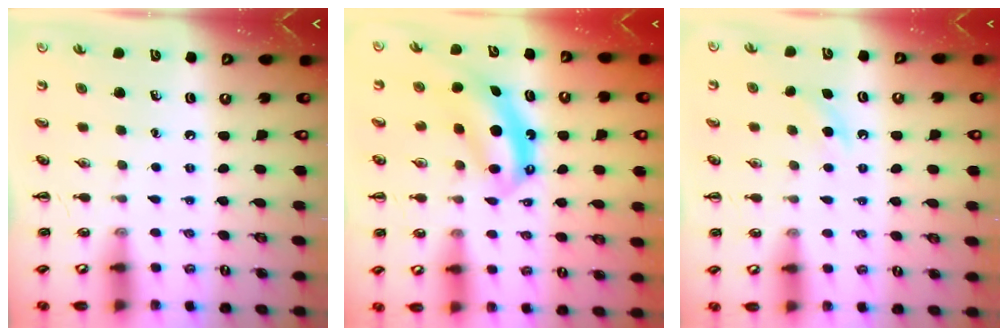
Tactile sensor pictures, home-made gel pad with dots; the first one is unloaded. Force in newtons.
{"total": 6.2, "press": 6.2, "slide": 0.7}
{"total": 3.5, "press": 3.4, "slide": 0.9}